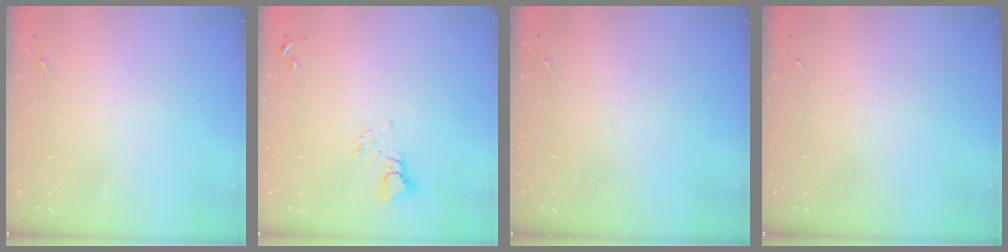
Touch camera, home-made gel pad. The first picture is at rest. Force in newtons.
{"total": 3.9, "press": 3.9, "slide": 0.5}
{"total": 0.0}
{"total": 0.0}